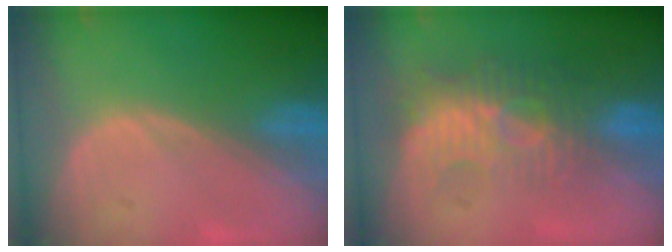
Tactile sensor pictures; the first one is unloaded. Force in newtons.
{"total": 9.4, "press": 8.4, "slide": 4.3}